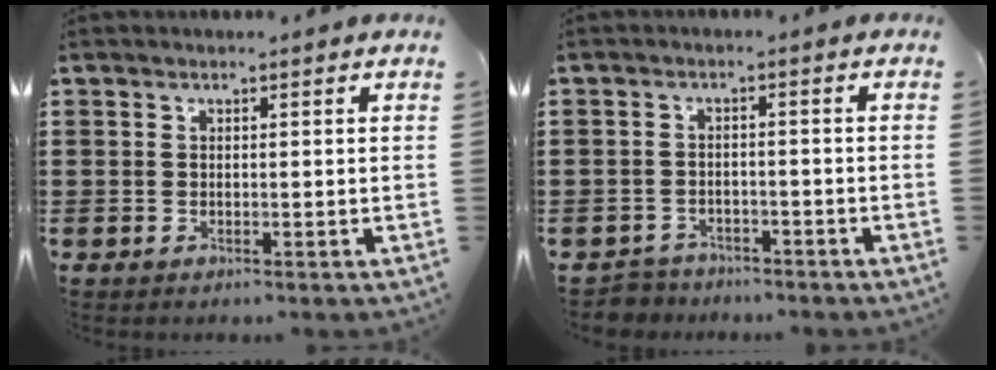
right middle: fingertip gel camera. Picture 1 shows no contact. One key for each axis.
{"total": 2.6, "fx": -2.5, "fy": 0.5, "fz": -0.3, "tx": -0.003, "ty": -0.002, "tz": -0.056}